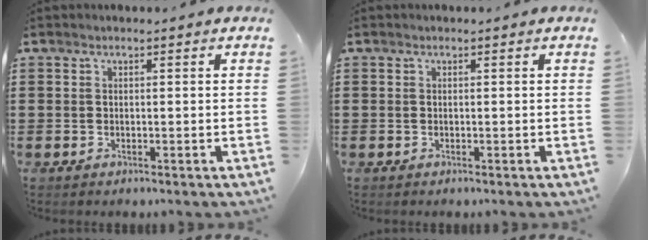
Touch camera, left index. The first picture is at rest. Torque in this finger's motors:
{"motor_torque": [0.00, 0.00, 0.00, 0.00]}